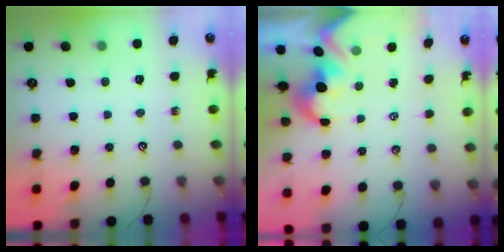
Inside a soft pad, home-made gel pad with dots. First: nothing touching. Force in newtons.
{"total": 1.7, "press": 1.3, "slide": 1.1}